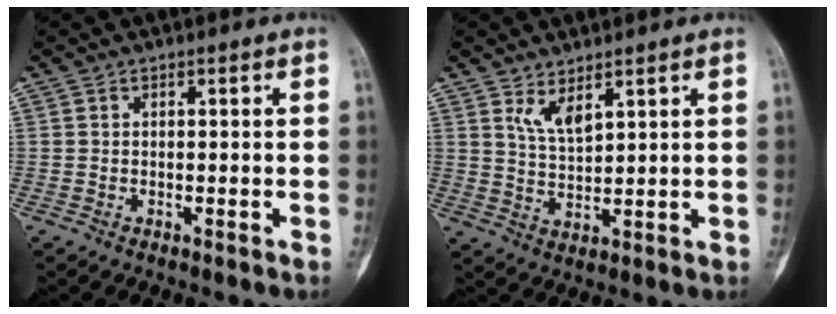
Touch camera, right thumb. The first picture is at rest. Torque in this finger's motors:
{"motor_torque": [0.48, 1.19, 0.94, 0.06, 0.03]}